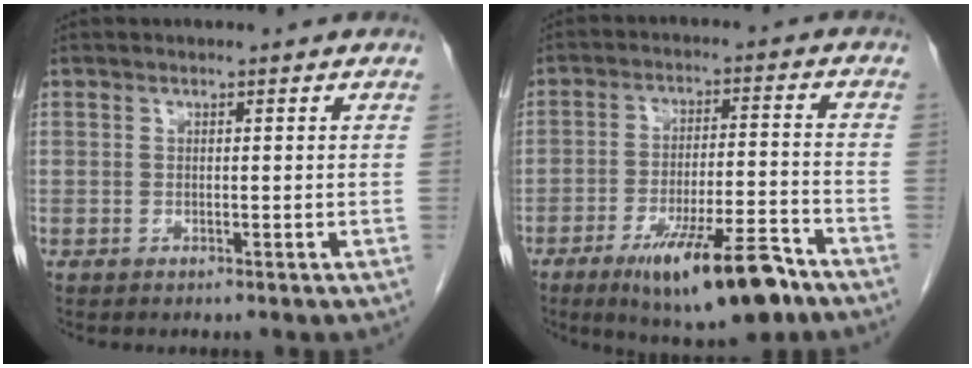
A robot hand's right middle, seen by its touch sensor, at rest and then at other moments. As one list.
[{"total": 14.0, "force": [-8.8, 2.6, 10.6], "torque": [-0.157, -0.011, -0.135]}]